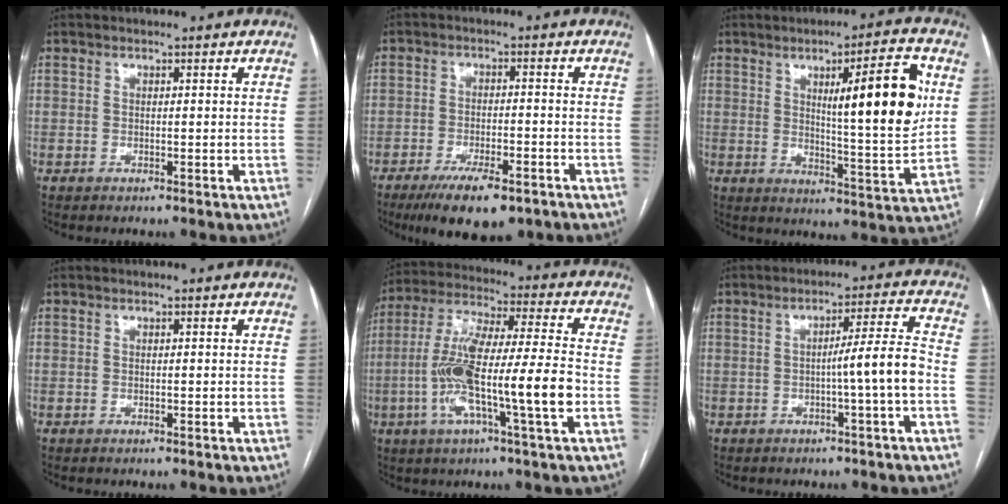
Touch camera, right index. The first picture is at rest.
{"total": 9.8, "force": [-6.7, 3.0, 6.6], "torque": [-0.107, -0.012, -0.106]}
{"total": 14.3, "force": [3.9, 1.3, 13.7], "torque": [-0.195, -0.001, 0.058]}
{"total": 0.0}
{"total": 16.4, "force": [-3.9, 0.8, 15.9], "torque": [-0.304, 0.005, -0.074]}
{"total": 6.4, "force": [-1.7, -1.2, 6.1], "torque": [-0.087, 0.011, -0.024]}